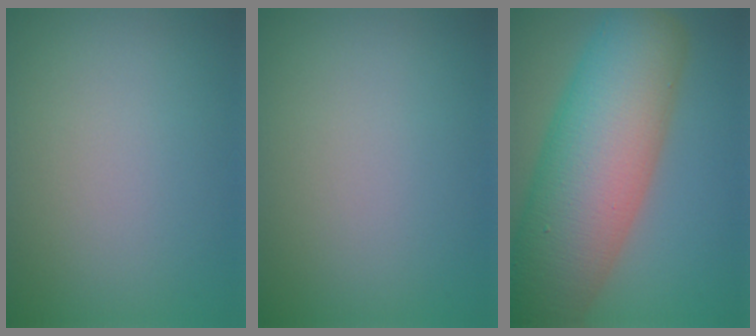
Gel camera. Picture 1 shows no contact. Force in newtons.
{"total": 0.0}
{"total": 13.2, "press": 13.2, "slide": 0.7}